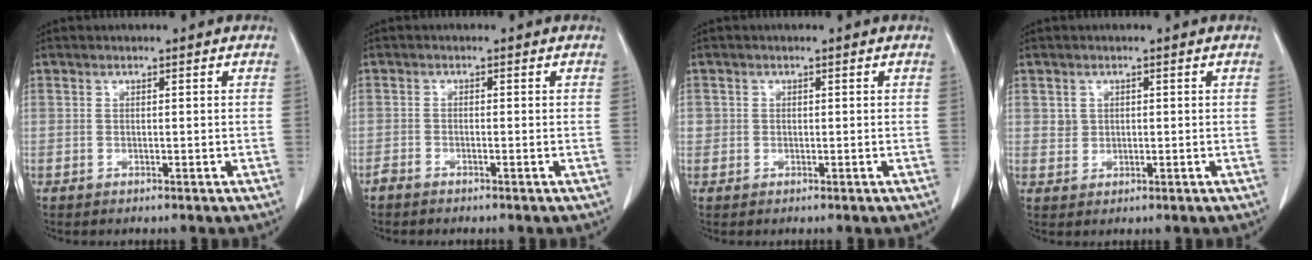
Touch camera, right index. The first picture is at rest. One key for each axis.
{"total": 1.0, "fx": -0.8, "fy": 0.2, "fz": 0.5, "tx": -0.012, "ty": 0.000, "tz": -0.017}
{"total": 1.1, "fx": 0.1, "fy": 1.1, "fz": 0.1, "tx": 0.008, "ty": 0.004, "tz": -0.002}
{"total": 2.0, "fx": 0.6, "fy": 1.8, "fz": 0.5, "tx": -0.003, "ty": 0.000, "tz": 0.012}